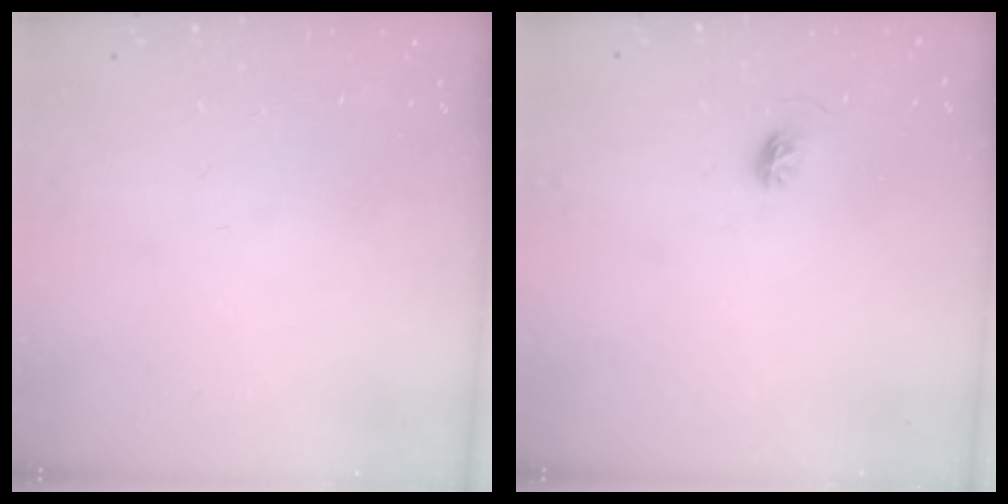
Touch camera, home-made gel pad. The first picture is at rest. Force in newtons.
{"total": 4.5, "press": 4.3, "slide": 1.4}